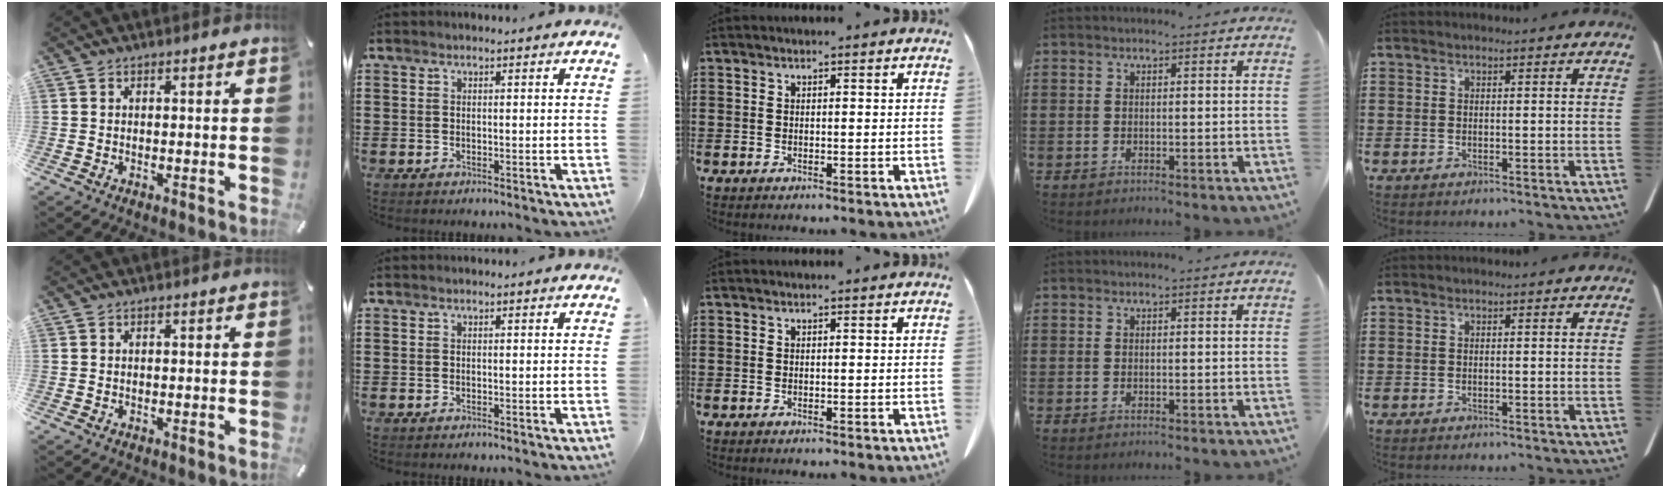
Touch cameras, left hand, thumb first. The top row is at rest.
{}